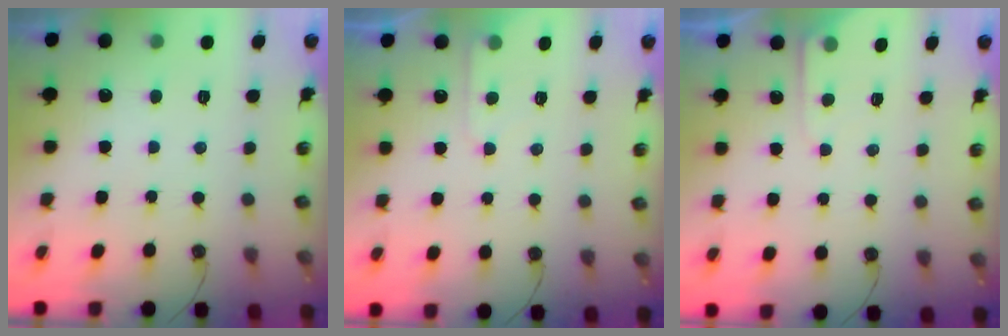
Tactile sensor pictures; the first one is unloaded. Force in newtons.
{"total": 6.0, "press": 6.0, "slide": 0.8}
{"total": 4.6, "press": 4.5, "slide": 0.6}